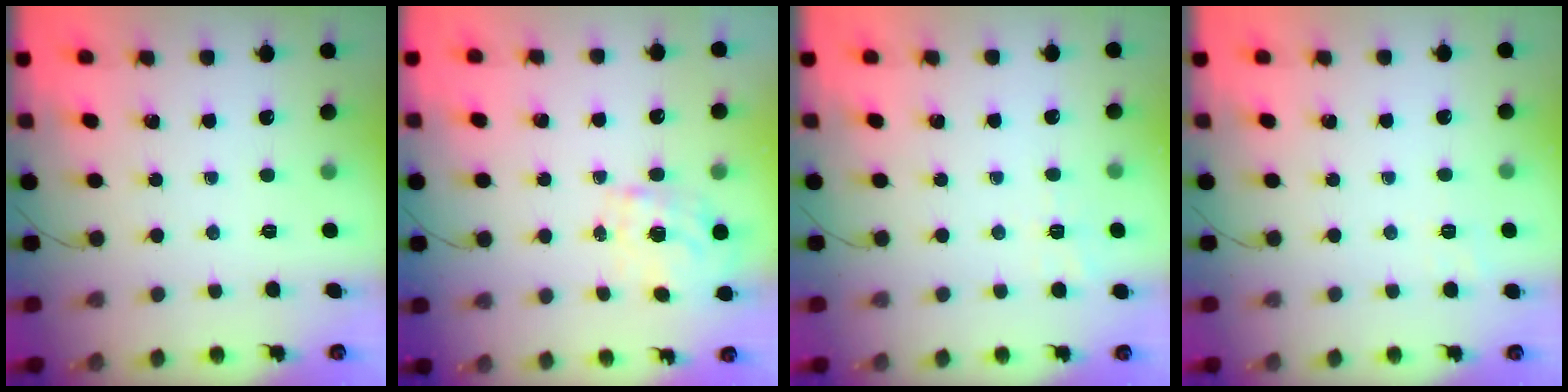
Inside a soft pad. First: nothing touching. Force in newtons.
{"total": 0.9, "press": 0.7, "slide": 0.6}
{"total": 1.8, "press": 0.2, "slide": 1.8}
{"total": 2.9, "press": 2.6, "slide": 1.4}